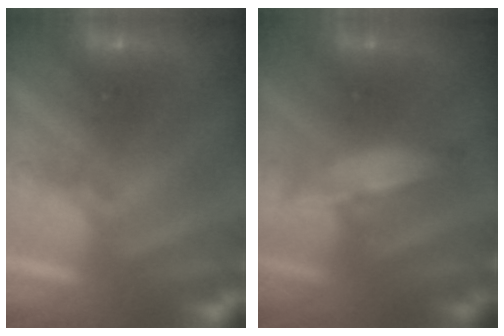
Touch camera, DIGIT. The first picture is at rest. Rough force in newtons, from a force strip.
{"total": 2.8}